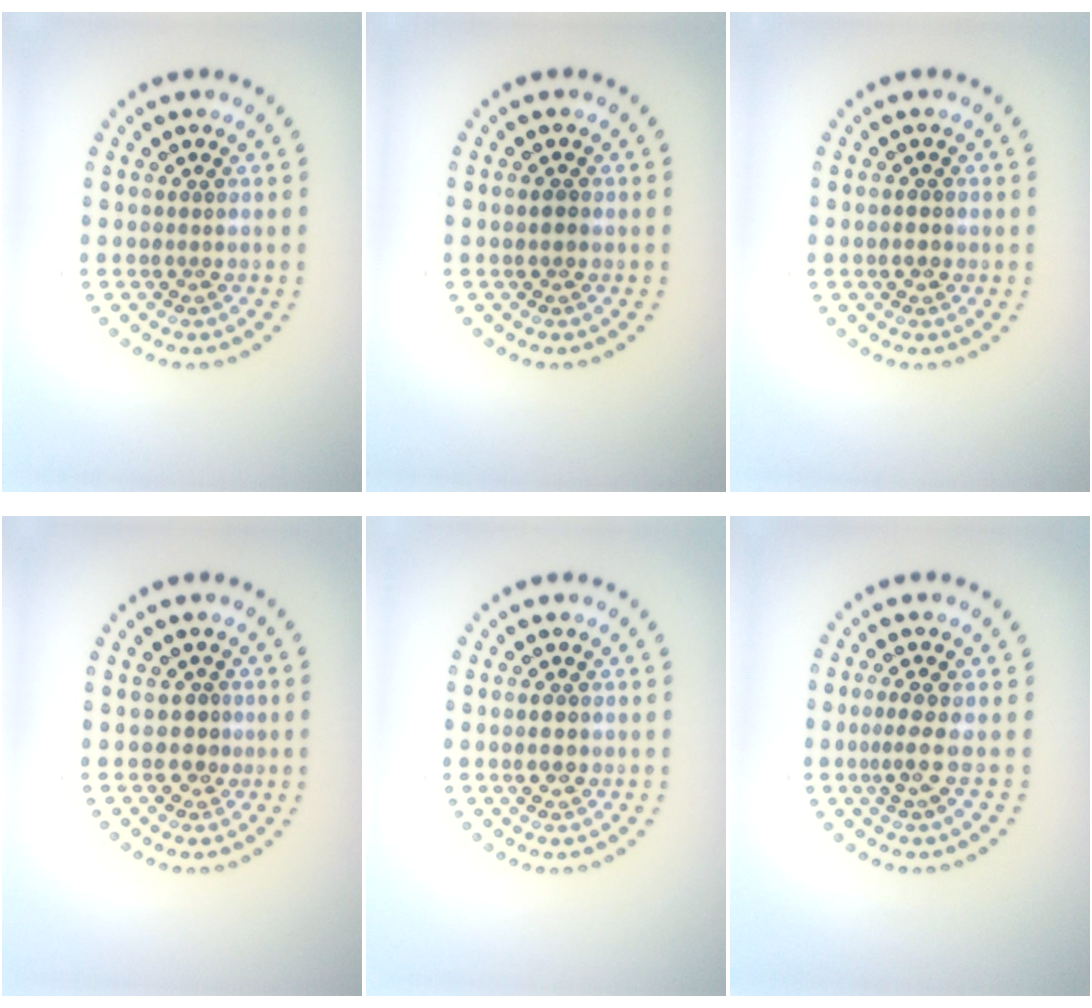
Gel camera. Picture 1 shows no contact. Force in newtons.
{"total": 0.8, "press": 0.8, "slide": 0.1}
{"total": 1.2, "press": 1.1, "slide": 0.3}
{"total": 1.5, "press": 1.2, "slide": 0.8}
{"total": 1.2, "press": 1.2, "slide": 0.1}
{"total": 2.1, "press": 1.4, "slide": 1.6}